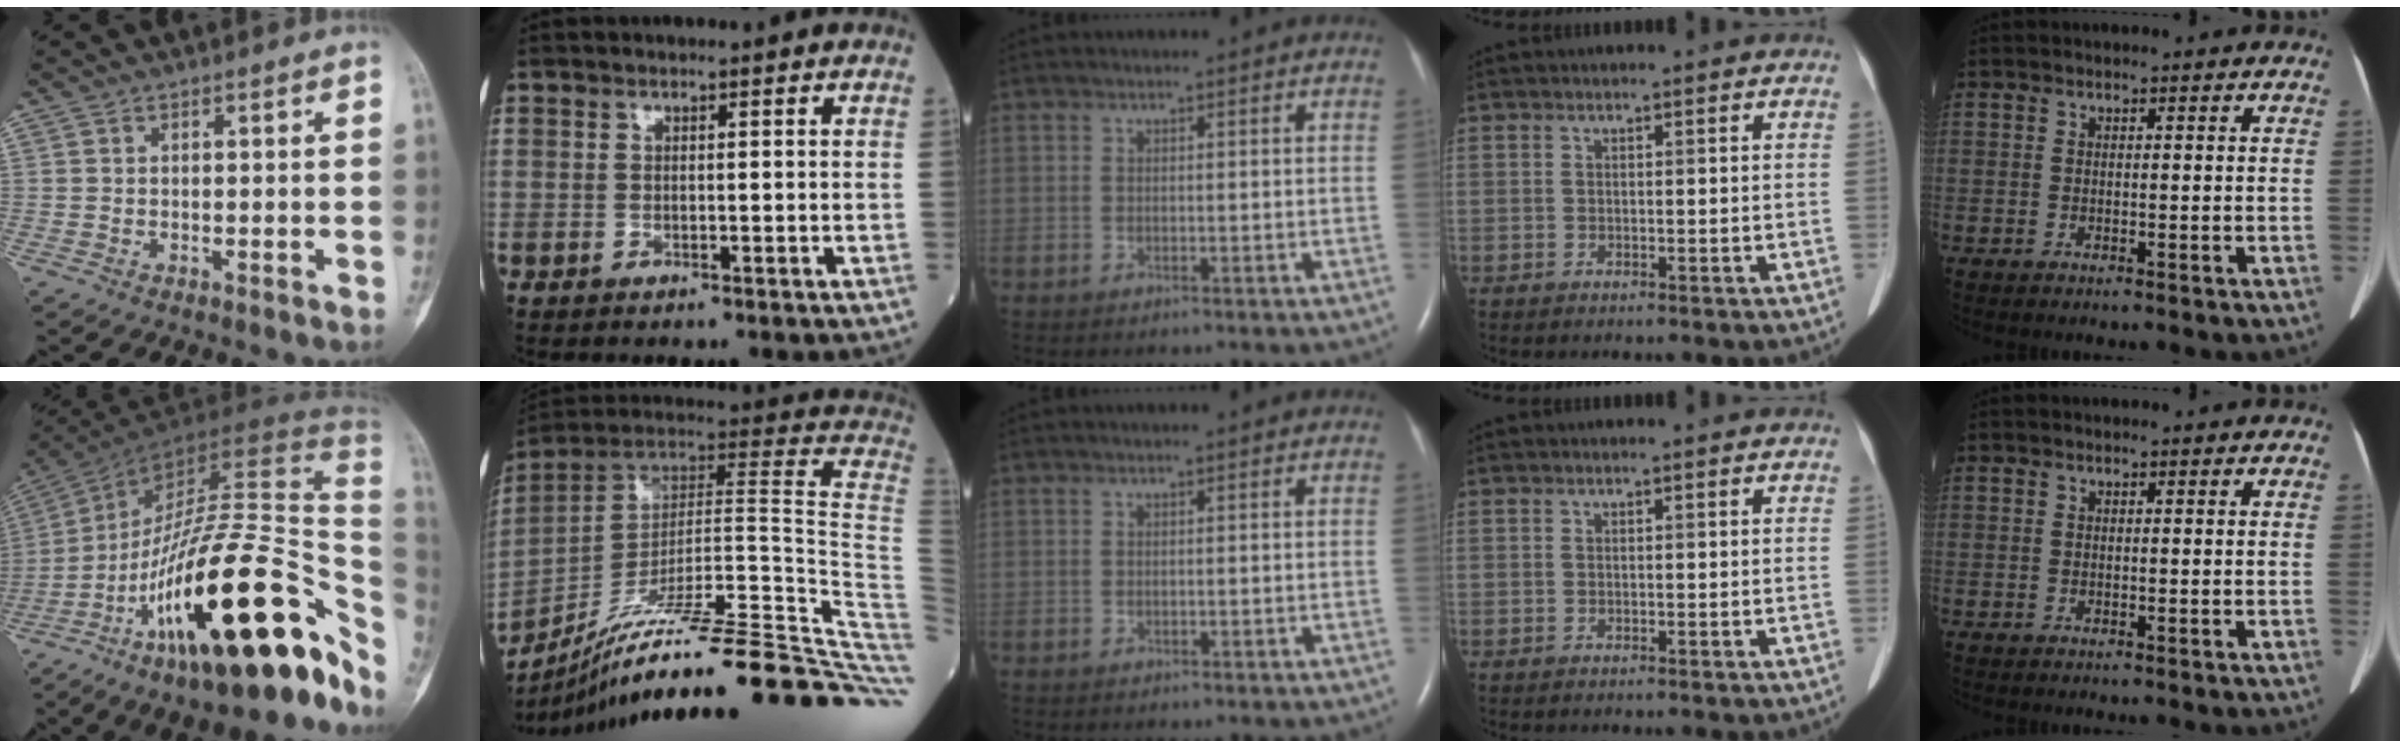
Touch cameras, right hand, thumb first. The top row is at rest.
{"thumb": {"total": 36.1, "force": [-12.8, 12.6, 31.3], "torque": [-0.402, 0.067, -0.202]}, "index": {"total": 36.3, "force": [-24.9, 0.5, 26.4], "torque": [-0.225, -0.013, -0.364]}}